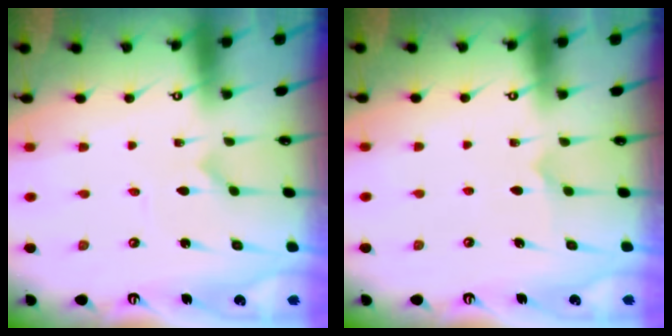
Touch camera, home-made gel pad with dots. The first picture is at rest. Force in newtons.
{"total": 4.4, "press": 4.4, "slide": 0.3}